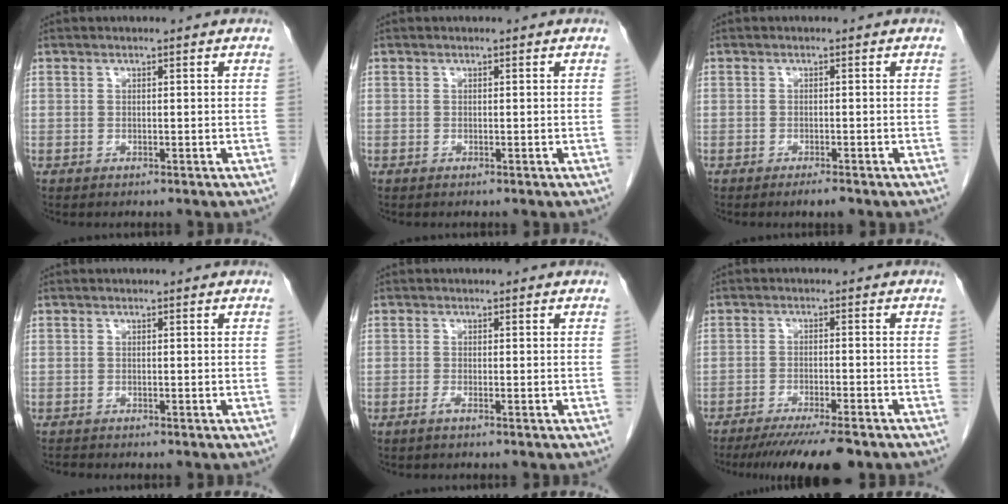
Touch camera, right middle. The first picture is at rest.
{"total": 0.0}
{"total": 1.7, "force": [-1.3, 0.2, 1.1], "torque": [-0.016, -0.002, -0.018]}
{"total": 0.6, "force": [-0.6, -0.1, -0.1], "torque": [-0.004, -0.005, -0.013]}
{"total": 0.9, "force": [-0.6, -0.1, 0.6], "torque": [-0.012, -0.001, -0.013]}
{"total": 10.8, "force": [-8.8, 0.7, 6.2], "torque": [-0.081, -0.022, -0.135]}